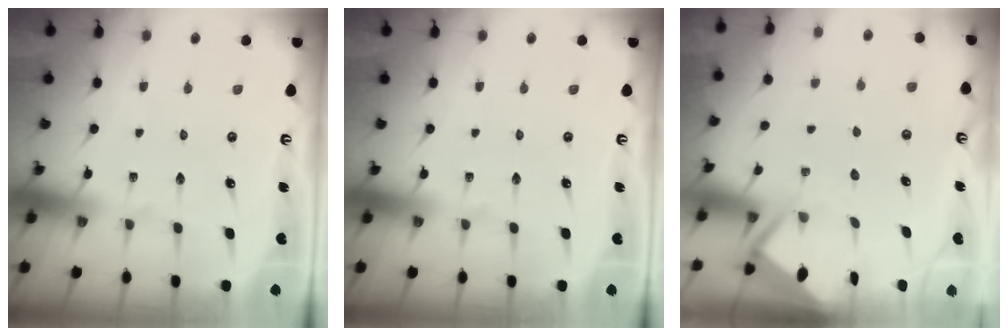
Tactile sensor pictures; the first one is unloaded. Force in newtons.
{"total": 0.0}
{"total": 3.3, "press": 3.3, "slide": 0.3}